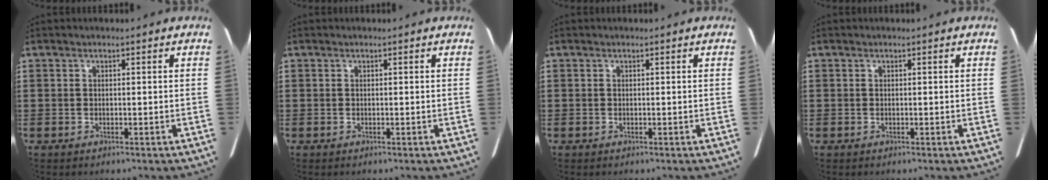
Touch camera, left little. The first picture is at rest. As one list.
[{"total": 0.0}, {"total": 0.0}, {"total": 0.0}]